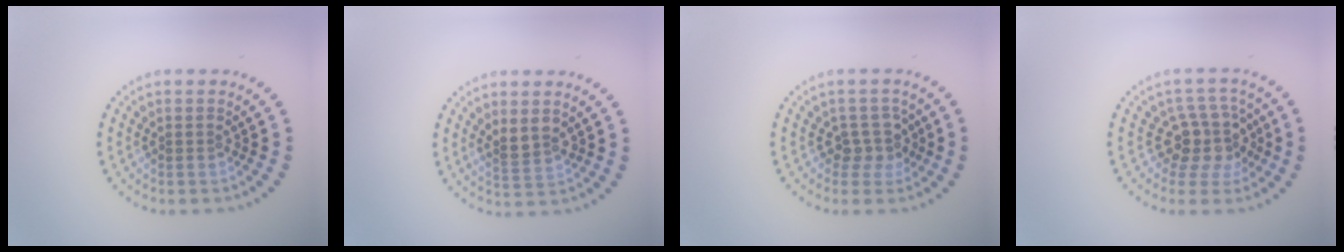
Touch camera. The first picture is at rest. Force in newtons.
{"total": 2.0, "press": 1.9, "slide": 0.7}
{"total": 2.4, "press": 1.9, "slide": 1.5}
{"total": 3.9, "press": 3.1, "slide": 2.3}